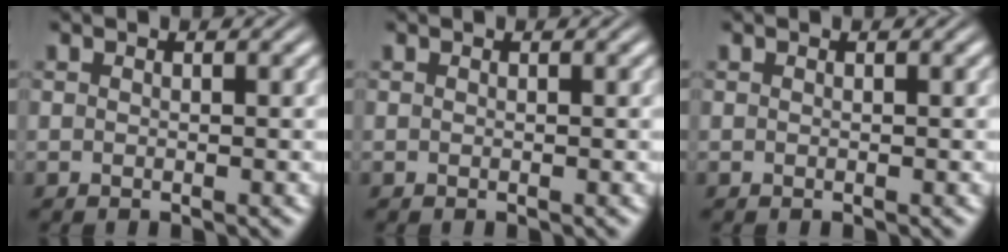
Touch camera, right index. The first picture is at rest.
{"total": 0.0}
{"total": 0.0}